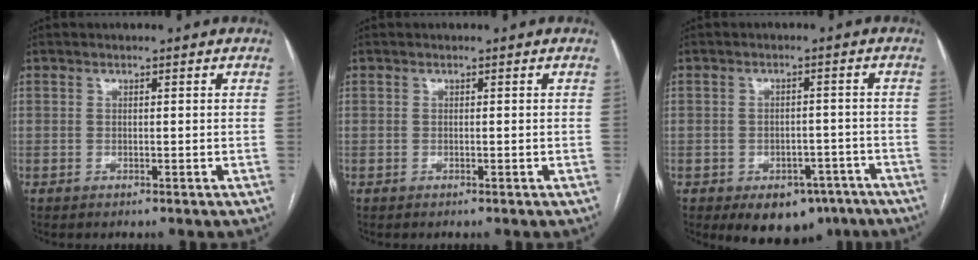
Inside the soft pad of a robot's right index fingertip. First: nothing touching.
{"total": 0.0}
{"total": 8.5, "force": [-5.6, 5.4, 3.6], "torque": [-0.028, 0.015, -0.068]}